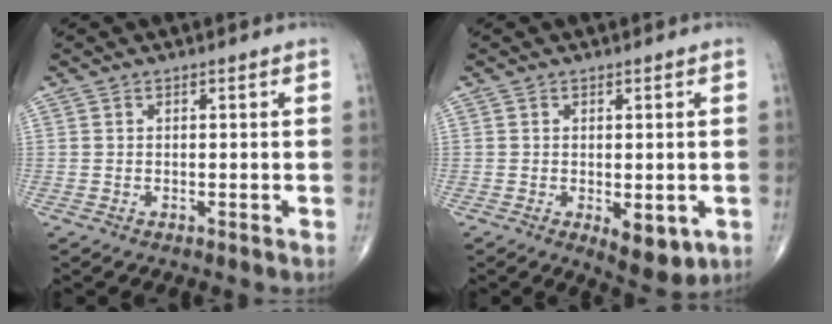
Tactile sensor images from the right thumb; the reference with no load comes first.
{"total": 6.2, "force": [-1.7, 3.0, 5.2], "torque": [-0.058, -0.011, -0.014]}